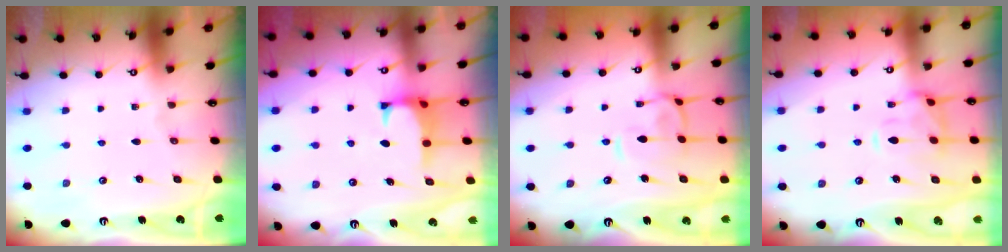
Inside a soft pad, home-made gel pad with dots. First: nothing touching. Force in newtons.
{"total": 1.1, "press": 0.9, "slide": 0.6}
{"total": 2.6, "press": 2.5, "slide": 0.9}
{"total": 3.8, "press": 3.5, "slide": 1.4}